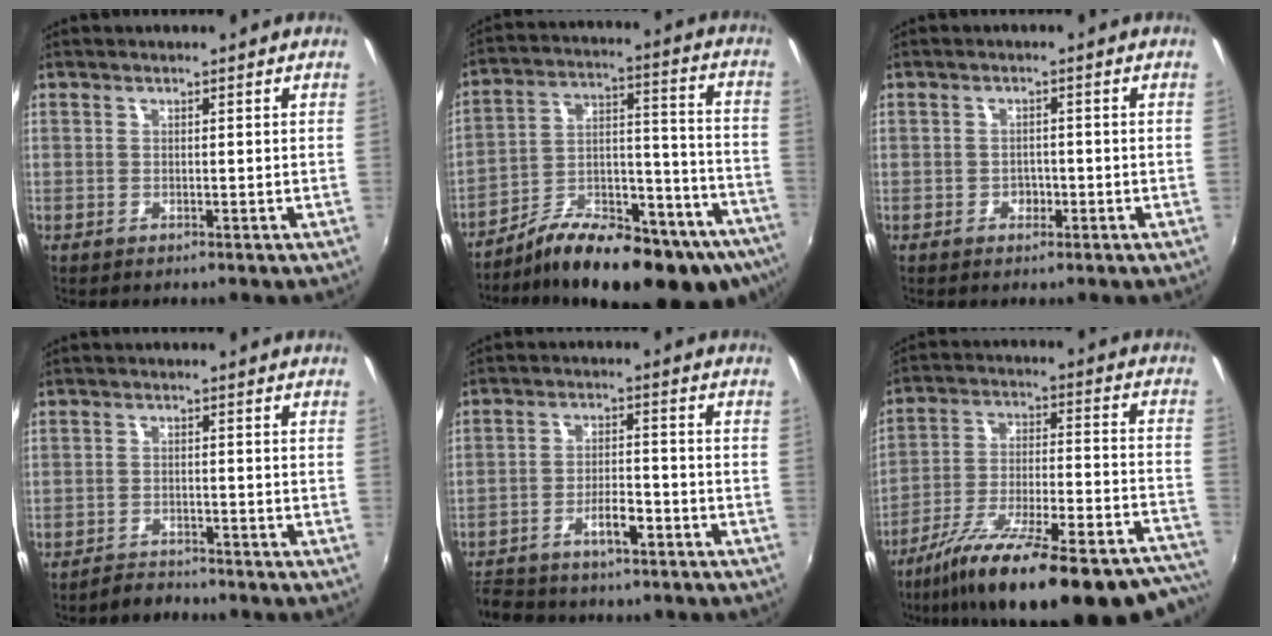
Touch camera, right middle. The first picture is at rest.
{"total": 25.5, "force": [-17.5, 8.6, 16.5], "torque": [-0.228, 0.000, -0.251]}
{"total": 2.2, "force": [-1.0, 1.8, 0.7], "torque": [-0.013, 0.003, -0.014]}
{"total": 2.9, "force": [-2.8, 0.9, 0.2], "torque": [-0.017, 0.003, -0.048]}
{"total": 7.9, "force": [-6.0, 3.2, 4.0], "torque": [-0.088, 0.009, -0.104]}
{"total": 32.6, "force": [-26.5, 6.7, 17.7], "torque": [-0.257, -0.045, -0.375]}